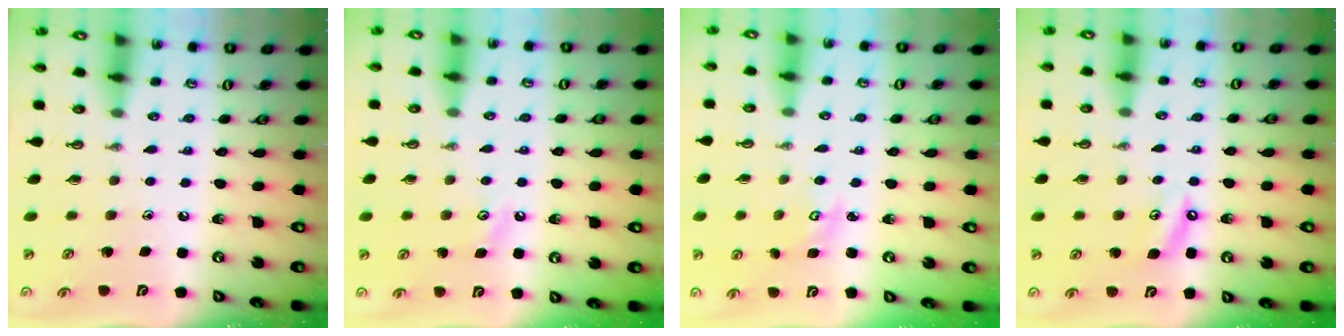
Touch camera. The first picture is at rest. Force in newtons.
{"total": 2.8, "press": 2.7, "slide": 0.5}
{"total": 2.8, "press": 2.8, "slide": 0.3}
{"total": 4.6, "press": 4.6, "slide": 0.4}